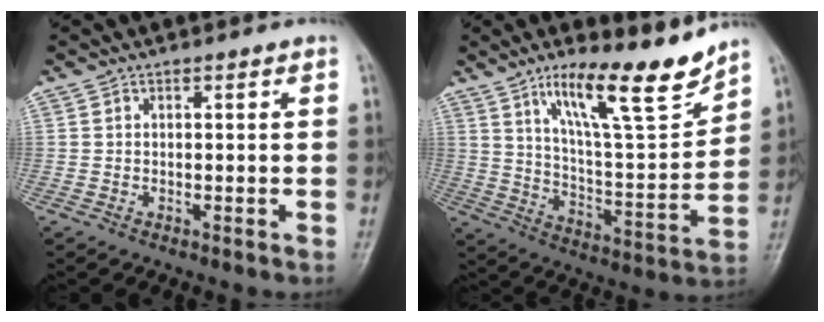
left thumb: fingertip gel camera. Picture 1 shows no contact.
{"total": 17.1, "force": [12.1, 3.4, 11.5], "torque": [-0.163, -0.078, 0.209]}